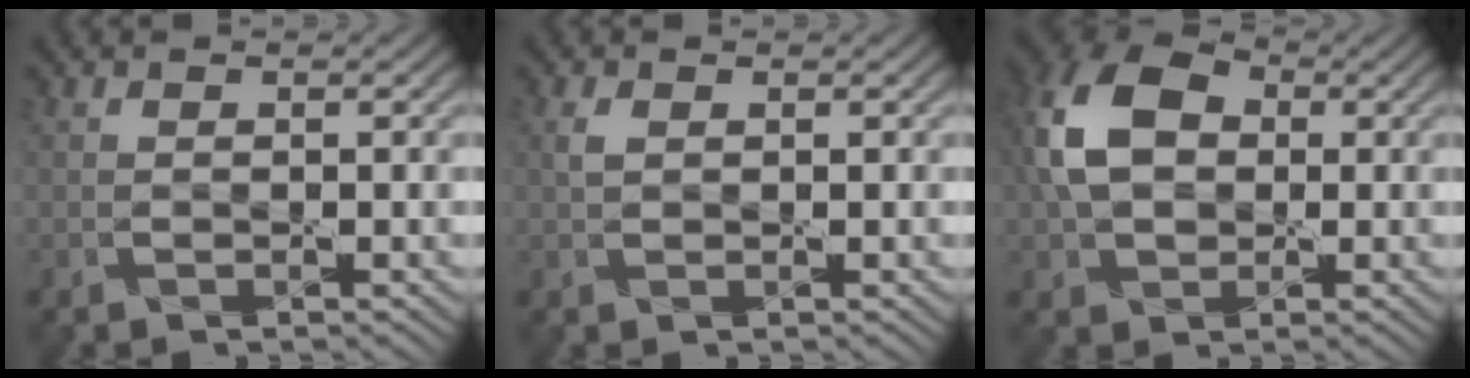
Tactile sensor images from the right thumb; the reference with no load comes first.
{"total": 1.3, "force": [0.5, 0.8, 0.9], "torque": [-0.025, 0.002, 0.009]}
{"total": 11.0, "force": [1.4, 7.8, 7.6], "torque": [-0.192, 0.020, 0.012]}